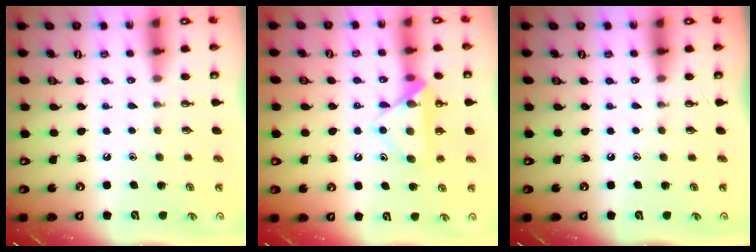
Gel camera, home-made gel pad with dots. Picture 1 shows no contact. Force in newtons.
{"total": 12.7, "press": 12.6, "slide": 0.8}
{"total": 0.0}